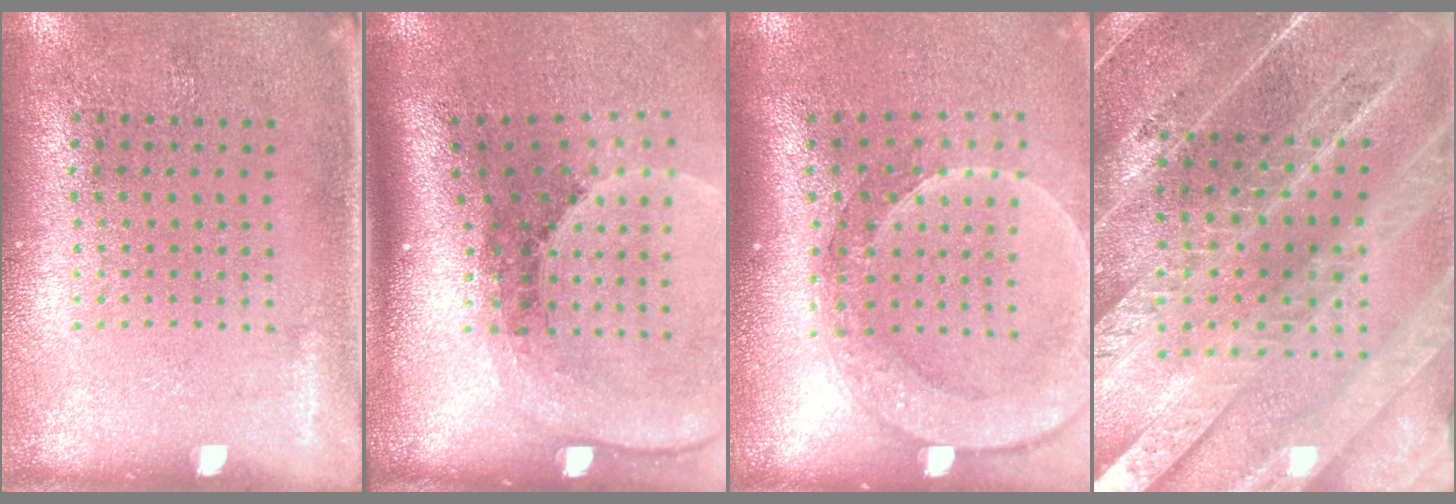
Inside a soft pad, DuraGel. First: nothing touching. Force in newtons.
{"total": 2.7, "press": 1.8, "slide": 2.0}
{"total": 2.5, "press": 2.0, "slide": 1.5}
{"total": 5.0, "press": 4.4, "slide": 2.4}